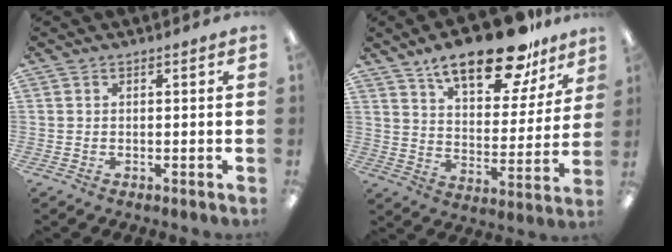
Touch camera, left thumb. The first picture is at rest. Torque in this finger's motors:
{"motor_torque": [1.43, 1.44, 1.44, -1.33, 0.27]}